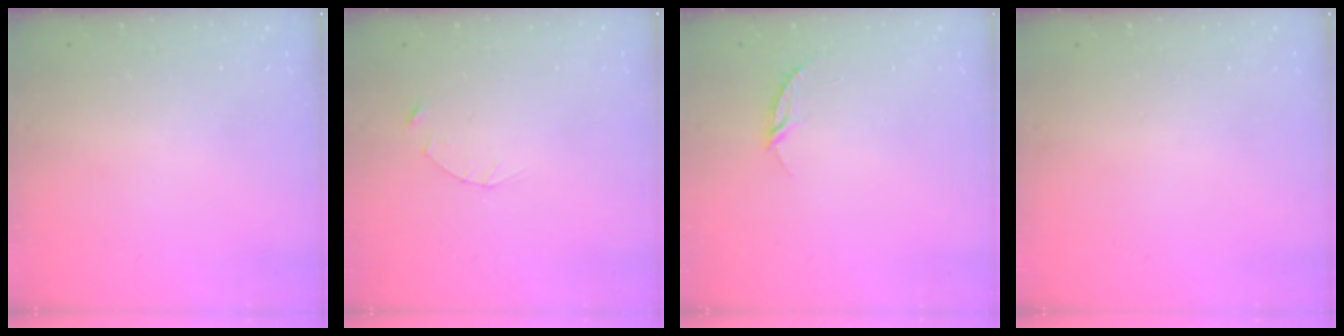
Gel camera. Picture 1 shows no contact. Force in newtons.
{"total": 2.5, "press": 2.4, "slide": 0.3}
{"total": 3.8, "press": 3.8, "slide": 0.2}
{"total": 0.0}